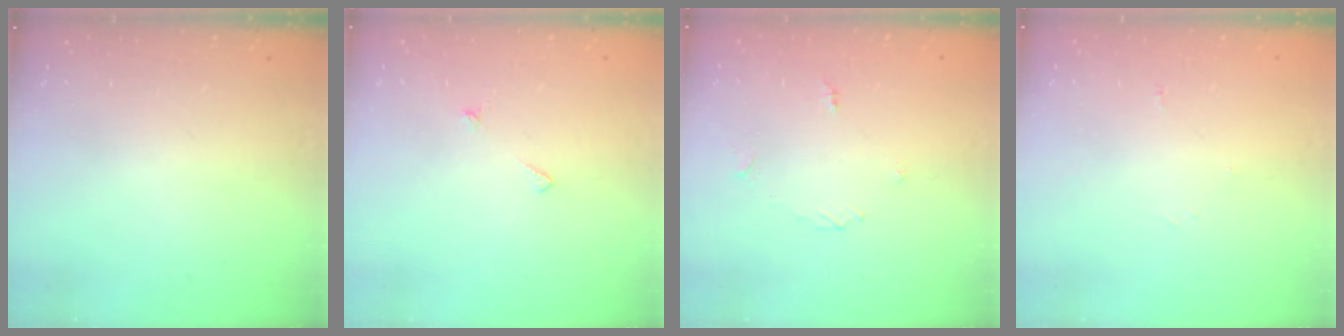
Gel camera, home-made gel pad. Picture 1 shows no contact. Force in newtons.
{"total": 3.6, "press": 3.5, "slide": 0.4}
{"total": 3.6, "press": 3.6, "slide": 0.4}
{"total": 2.4, "press": 2.4, "slide": 0.2}